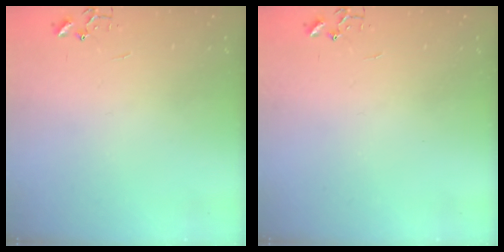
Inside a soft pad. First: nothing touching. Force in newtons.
{"total": 0.0}